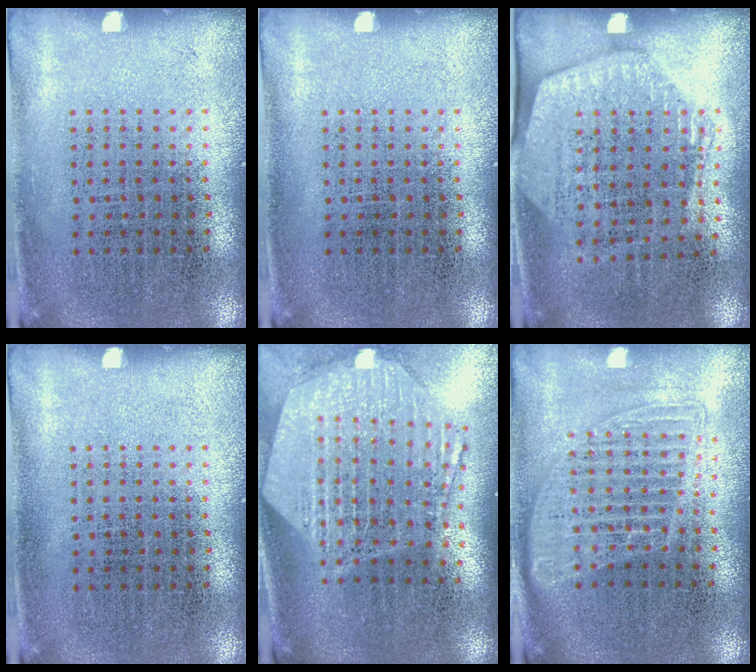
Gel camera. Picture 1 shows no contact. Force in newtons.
{"total": 0.0}
{"total": 1.5, "press": 1.4, "slide": 0.7}
{"total": 0.0}
{"total": 2.9, "press": 2.4, "slide": 1.7}
{"total": 1.5, "press": 1.3, "slide": 0.7}